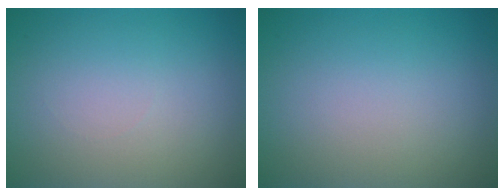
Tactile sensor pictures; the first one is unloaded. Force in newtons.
{"total": 0.0}